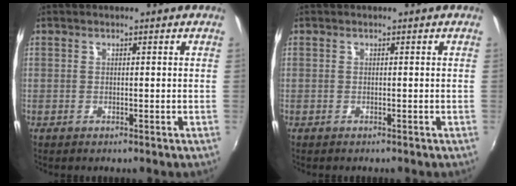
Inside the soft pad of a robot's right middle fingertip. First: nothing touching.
{"total": 0.0}